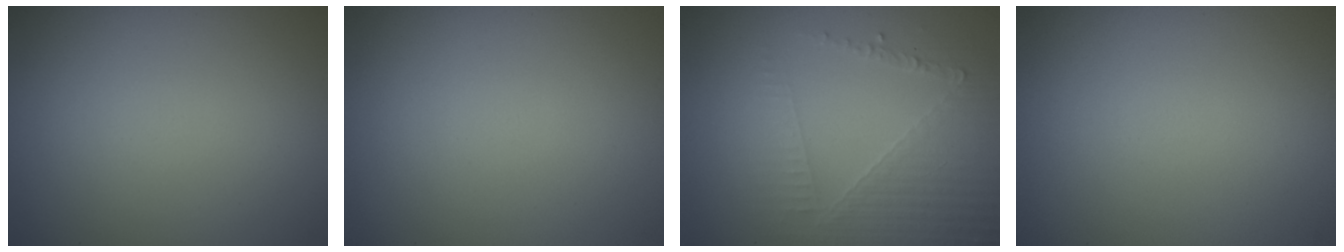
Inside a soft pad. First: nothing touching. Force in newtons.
{"total": 0.0}
{"total": 5.2, "press": 3.1, "slide": 4.2}
{"total": 0.0}